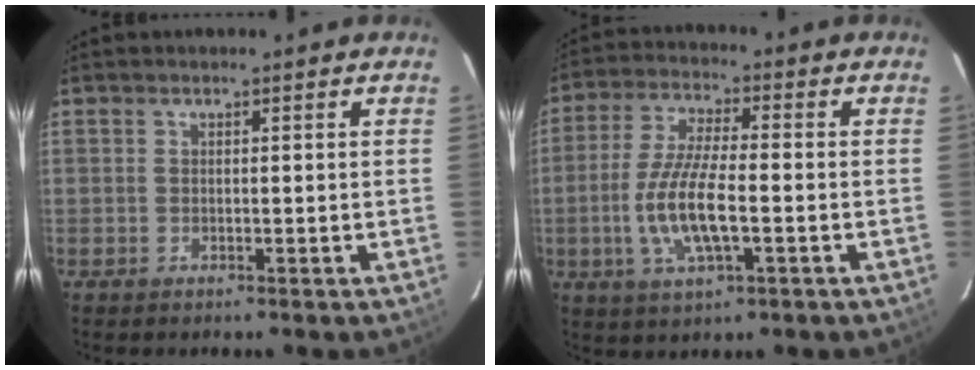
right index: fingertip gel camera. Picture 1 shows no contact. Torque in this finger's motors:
{"motor_torque": [1.00, -0.57, 0.70, 0.21]}